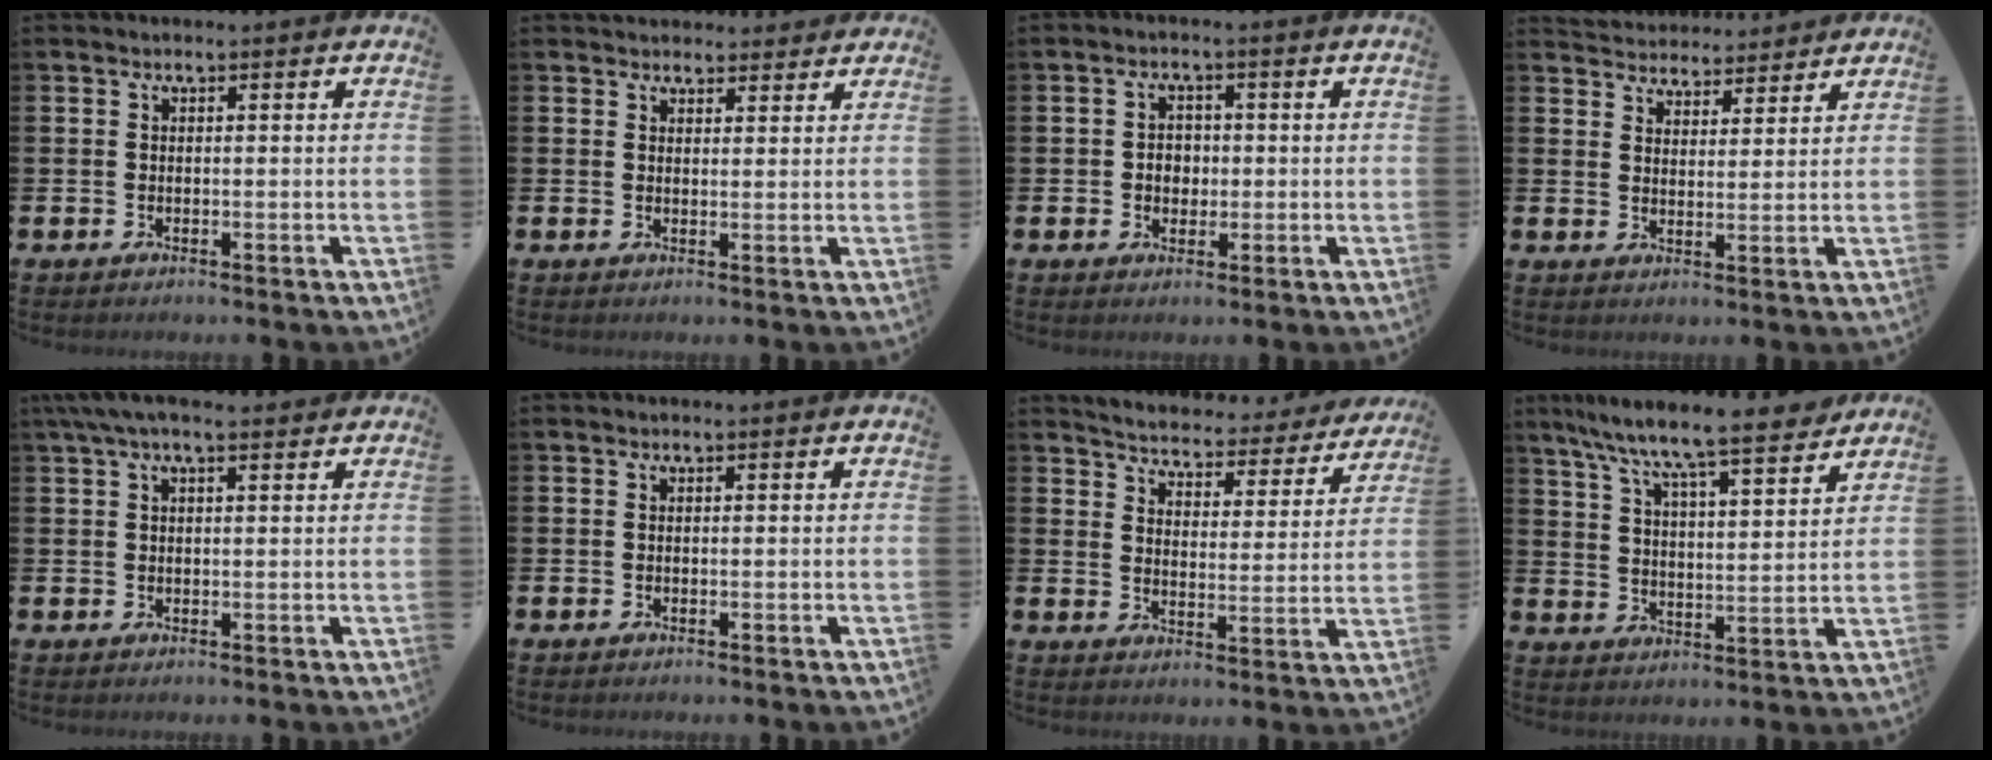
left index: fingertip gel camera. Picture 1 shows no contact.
{"total": 3.2, "force": [3.0, 1.1, -0.1], "torque": [0.008, -0.013, 0.053]}
{"total": 2.6, "force": [-0.1, 2.3, 1.2], "torque": [-0.013, 0.003, -0.009]}
{"total": 4.3, "force": [4.1, 0.9, -0.3], "torque": [-0.012, -0.024, 0.076]}
{"total": 3.9, "force": [2.6, 1.0, 2.7], "torque": [-0.050, -0.001, 0.044]}
{"total": 0.0}
{"total": 4.4, "force": [4.3, 0.6, 0.4], "torque": [-0.036, -0.039, 0.069]}
{"total": 9.1, "force": [8.5, 0.4, 3.2], "torque": [-0.091, -0.063, 0.145]}